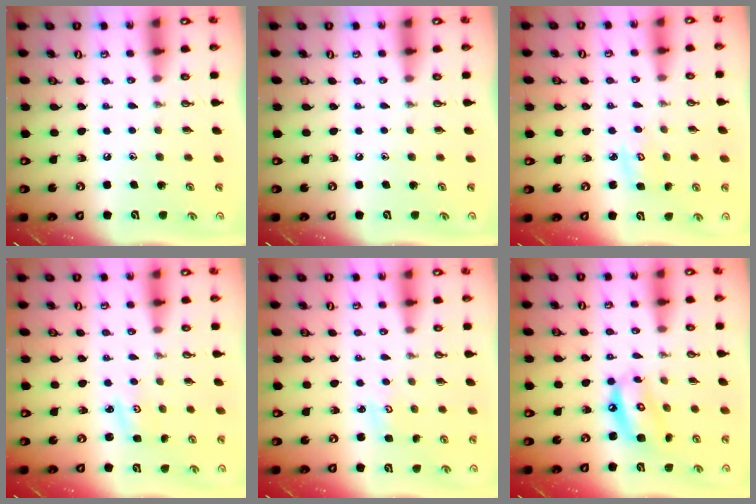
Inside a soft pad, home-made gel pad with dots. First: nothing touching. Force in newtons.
{"total": 0.0}
{"total": 2.9, "press": 2.9, "slide": 0.1}
{"total": 2.3, "press": 2.2, "slide": 0.4}
{"total": 2.0, "press": 2.0, "slide": 0.4}
{"total": 10.9, "press": 10.8, "slide": 1.1}